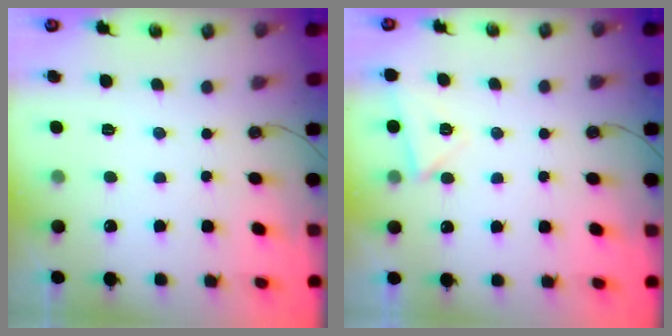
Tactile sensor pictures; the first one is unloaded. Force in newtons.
{"total": 4.0, "press": 4.0, "slide": 0.5}